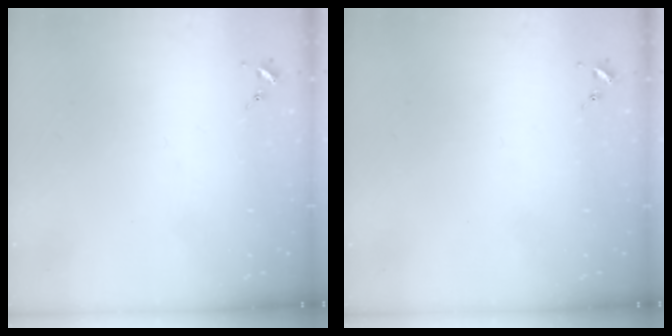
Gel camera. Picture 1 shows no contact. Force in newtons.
{"total": 0.0}